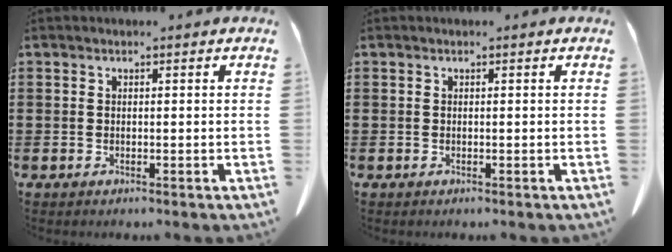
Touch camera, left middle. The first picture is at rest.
{"total": 0.0}